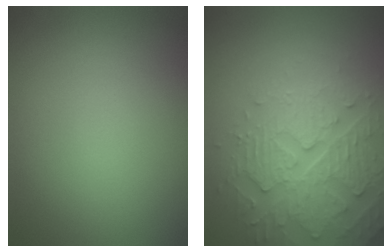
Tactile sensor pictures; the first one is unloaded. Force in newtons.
{"total": 4.7, "press": 4.3, "slide": 1.9}